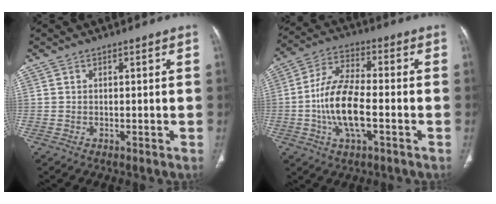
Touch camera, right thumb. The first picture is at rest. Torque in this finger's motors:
{"motor_torque": [3.23, 1.78, 1.74, -1.03, 0.47]}